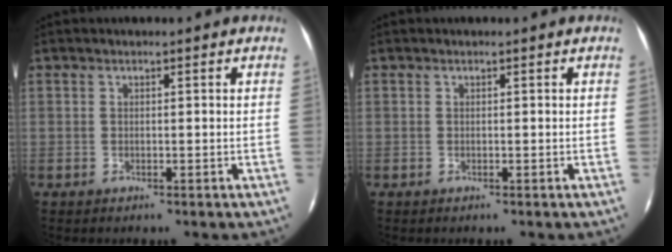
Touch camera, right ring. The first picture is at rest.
{"total": 0.0}